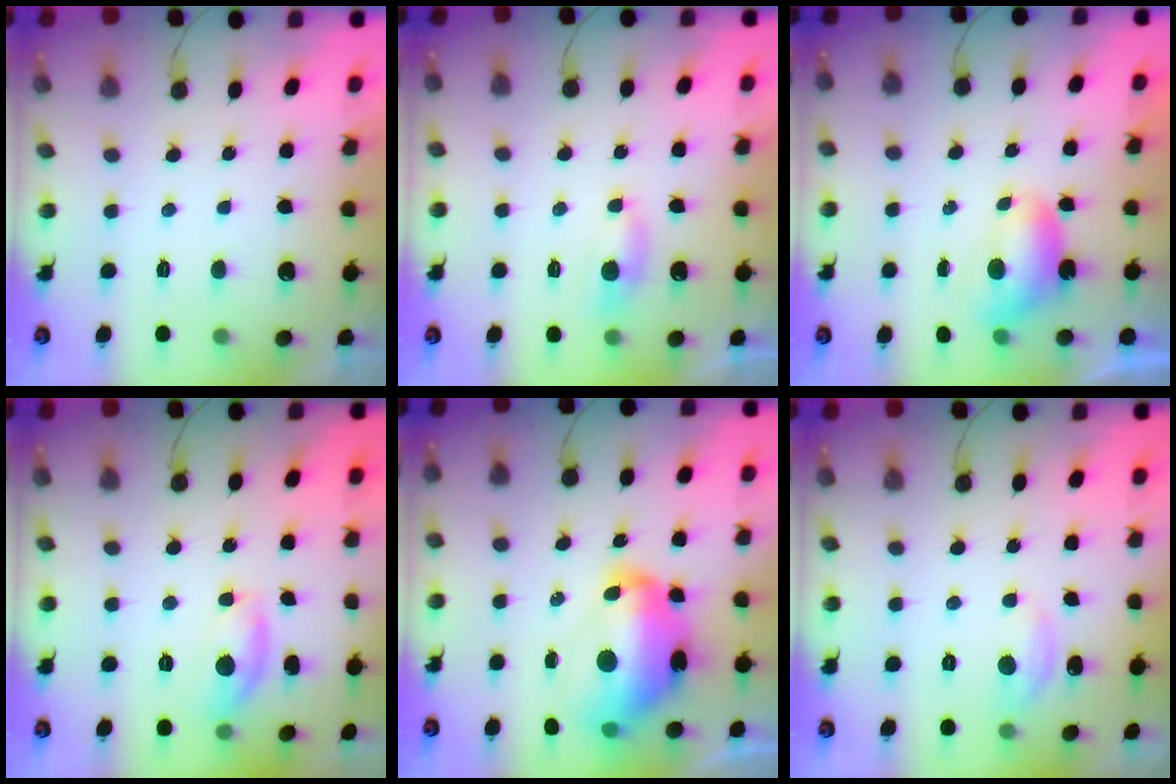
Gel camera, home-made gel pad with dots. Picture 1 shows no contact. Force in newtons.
{"total": 5.0, "press": 4.9, "slide": 0.4}
{"total": 5.2, "press": 5.2, "slide": 0.7}
{"total": 7.6, "press": 7.6, "slide": 0.6}
{"total": 17.3, "press": 17.2, "slide": 1.8}
{"total": 4.4, "press": 4.4, "slide": 0.5}